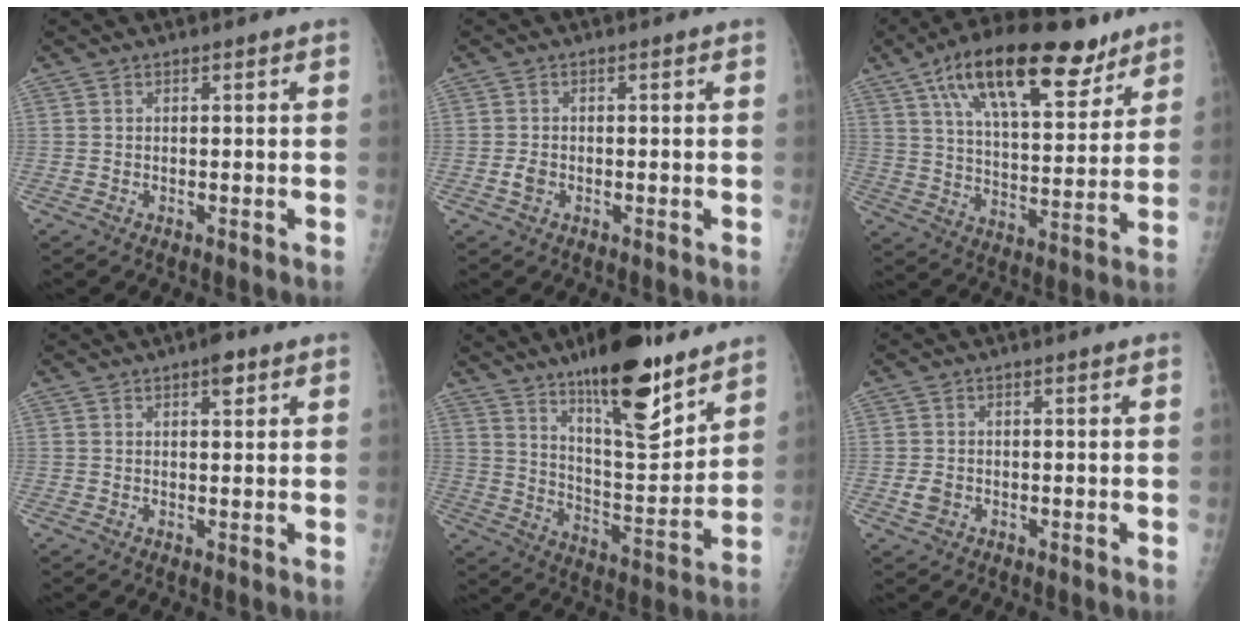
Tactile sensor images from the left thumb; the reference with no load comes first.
{"total": 1.9, "force": [-0.6, 1.4, 1.1], "torque": [-0.018, 0.002, -0.011]}
{"total": 22.3, "force": [13.3, 9.1, 15.4], "torque": [-0.219, -0.032, 0.220]}
{"total": 2.9, "force": [1.6, 1.2, 2.1], "torque": [-0.020, -0.004, 0.020]}
{"total": 19.7, "force": [13.5, 5.6, 13.2], "torque": [-0.170, -0.087, 0.220]}
{"total": 2.1, "force": [-0.5, 1.7, 1.1], "torque": [-0.018, 0.001, -0.008]}